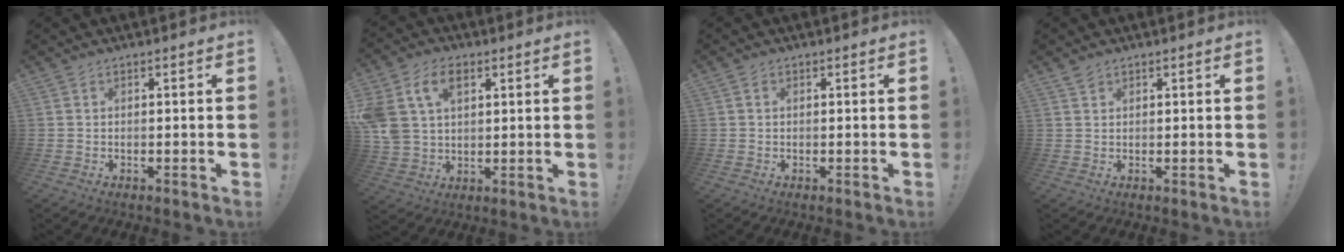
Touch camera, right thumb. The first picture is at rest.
{"total": 13.7, "force": [5.6, 9.4, 8.2], "torque": [-0.175, -0.014, 0.107]}
{"total": 0.6, "force": [0.1, 0.6, 0.1], "torque": [-0.001, 0.003, 0.001]}
{"total": 1.4, "force": [1.2, 0.6, 0.4], "torque": [0.000, -0.006, 0.023]}